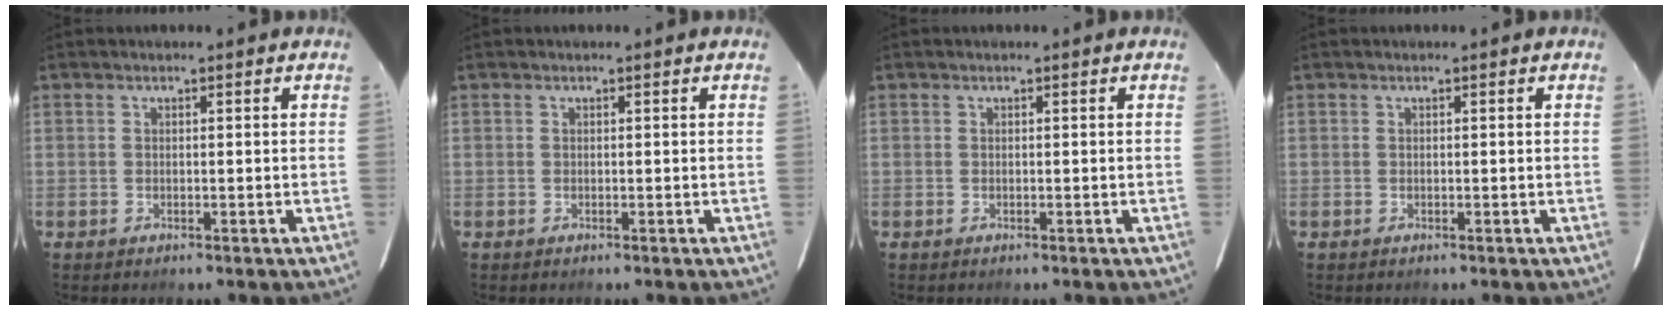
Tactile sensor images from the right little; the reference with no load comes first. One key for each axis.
{"total": 0.0}
{"total": 0.0}
{"total": 0.0}